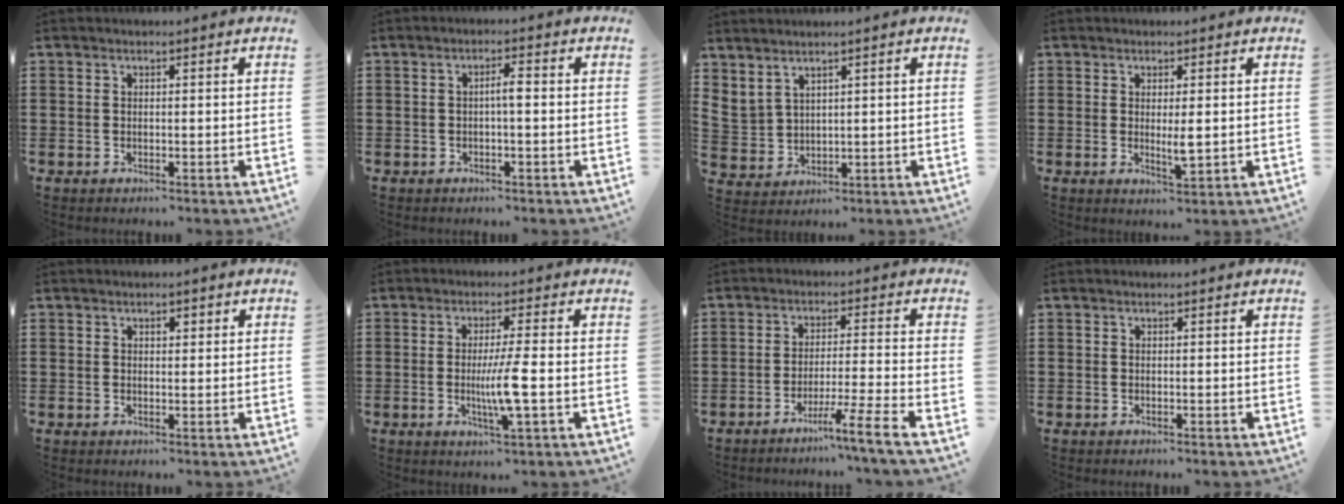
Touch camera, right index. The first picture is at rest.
{"total": 2.3, "force": [-0.3, 0.3, 2.2], "torque": [-0.043, 0.004, -0.007]}
{"total": 2.2, "force": [1.9, 1.1, 0.2], "torque": [-0.016, 0.001, 0.036]}
{"total": 2.9, "force": [0.1, 0.7, 2.8], "torque": [-0.042, -0.005, 0.000]}
{"total": 1.1, "force": [0.5, 0.6, 0.8], "torque": [-0.016, 0.008, 0.008]}
{"total": 6.0, "force": [-0.9, 0.0, 5.9], "torque": [-0.117, -0.014, -0.024]}
{"total": 5.6, "force": [-4.3, -1.4, 3.3], "torque": [-0.049, -0.014, -0.078]}
{"total": 0.0}